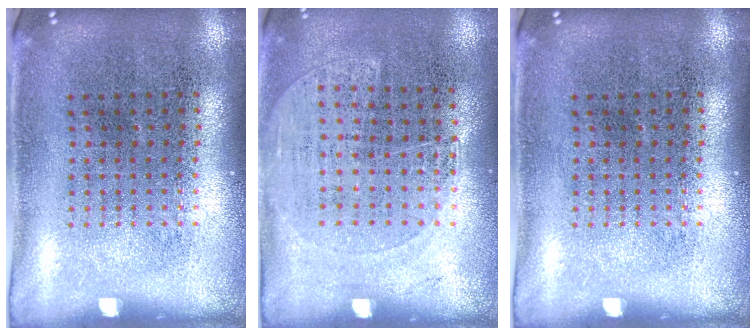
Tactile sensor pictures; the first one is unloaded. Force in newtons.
{"total": 1.2, "press": 1.0, "slide": 0.7}
{"total": 0.0}